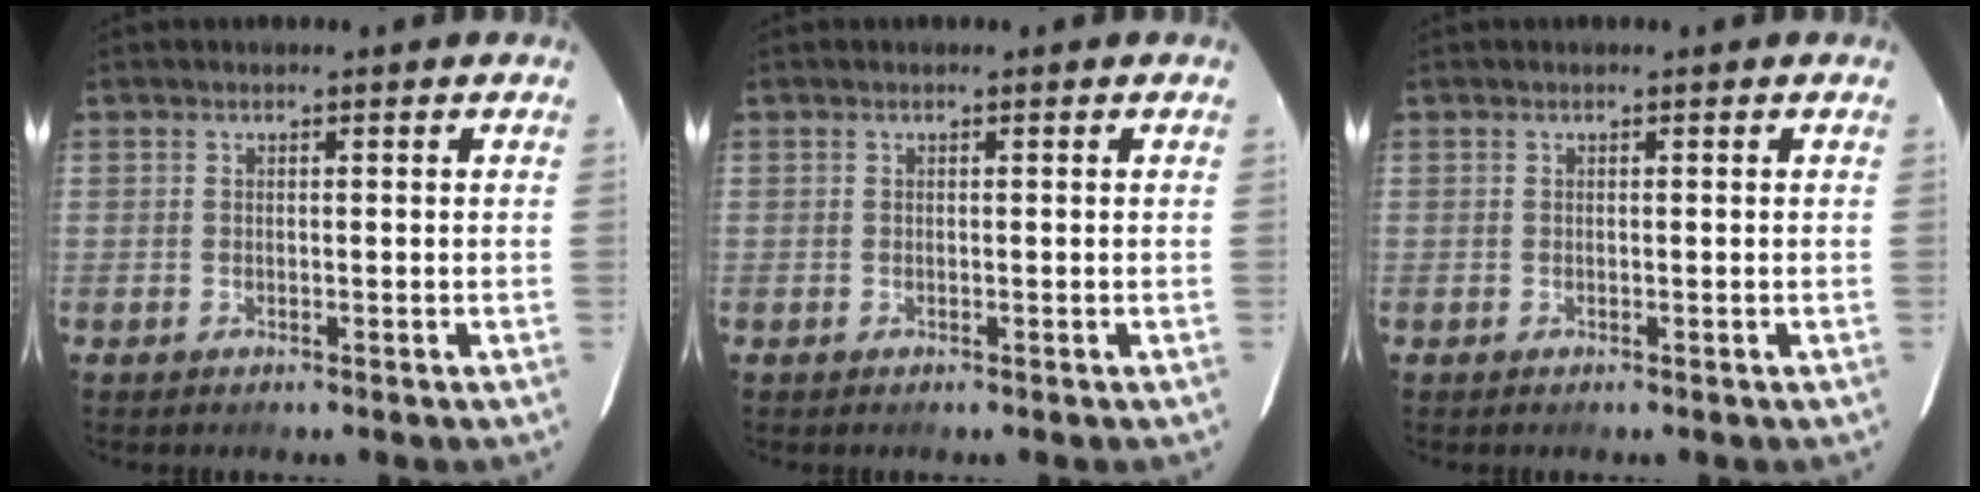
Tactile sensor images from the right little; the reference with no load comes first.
{"total": 0.0}
{"total": 0.0}